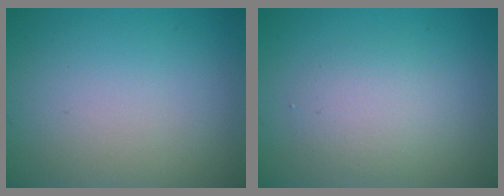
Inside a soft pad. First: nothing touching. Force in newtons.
{"total": 2.5, "press": 2.5, "slide": 0.2}